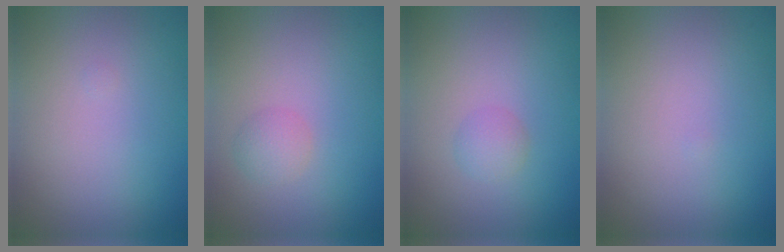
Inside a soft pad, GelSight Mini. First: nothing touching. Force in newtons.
{"total": 1.5, "press": 1.5, "slide": 0.1}
{"total": 1.3, "press": 1.3, "slide": 0.1}
{"total": 0.0}